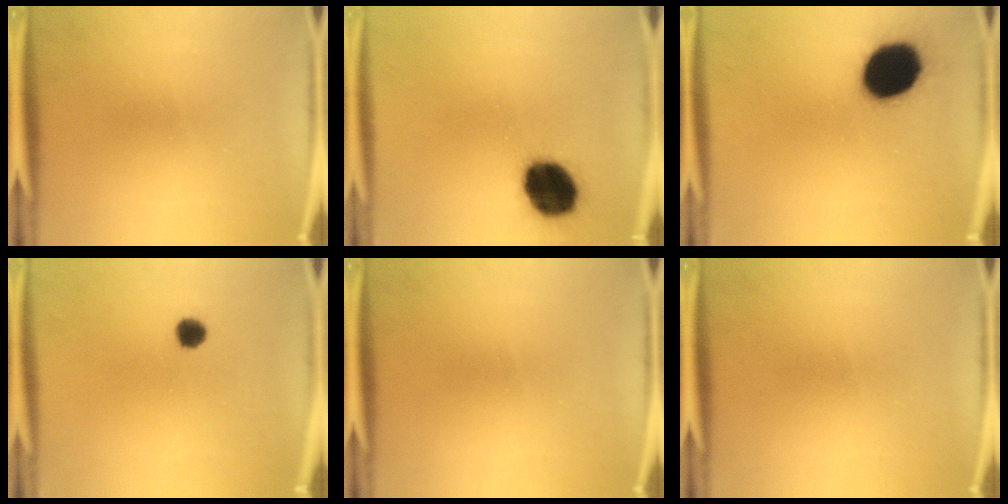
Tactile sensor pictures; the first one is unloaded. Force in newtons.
{"total": 15.7}
{"total": 18.7}
{"total": 3.0}
{"total": 0.0}
{"total": 0.0}